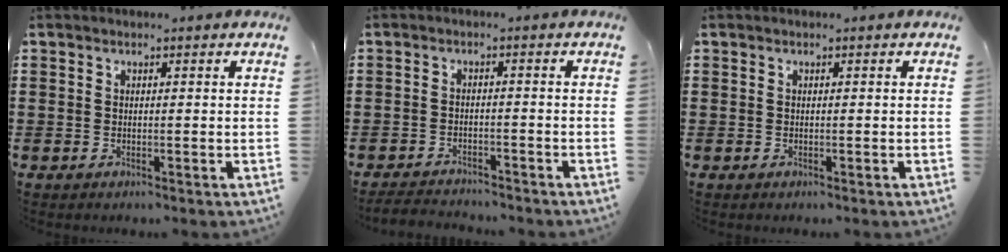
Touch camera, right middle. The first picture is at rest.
{"total": 2.8, "force": [-2.8, 0.2, 0.2], "torque": [-0.010, -0.004, -0.059]}
{"total": 0.0}